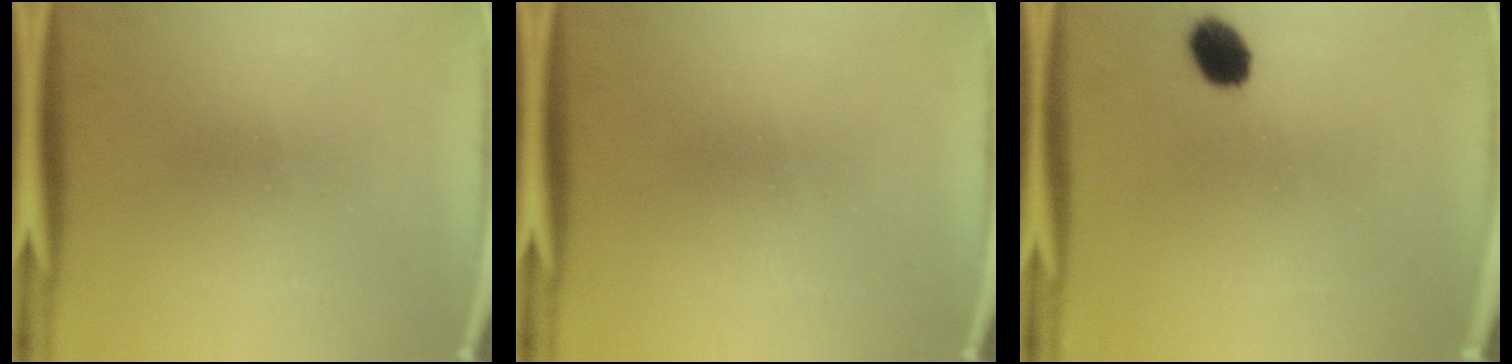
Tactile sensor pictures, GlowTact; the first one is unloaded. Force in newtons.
{"total": 0.0}
{"total": 5.5}